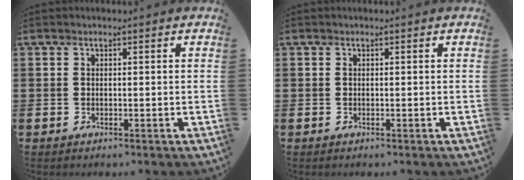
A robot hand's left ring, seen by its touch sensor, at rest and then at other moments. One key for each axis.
{"total": 0.0}